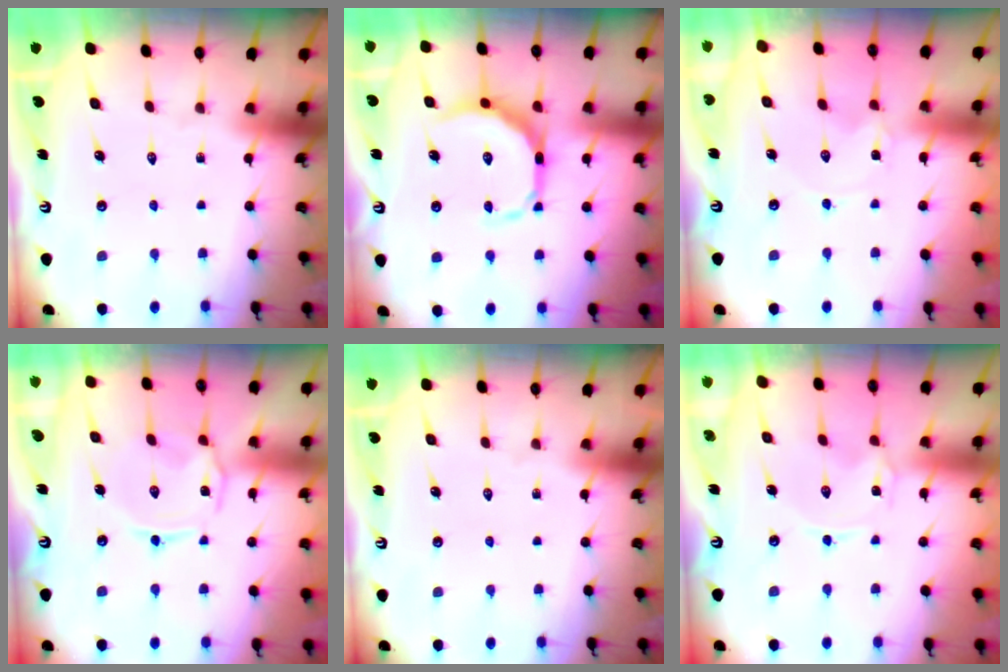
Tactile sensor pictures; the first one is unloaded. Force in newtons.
{"total": 11.0, "press": 11.0, "slide": 0.6}
{"total": 0.0}
{"total": 2.2, "press": 2.1, "slide": 0.6}
{"total": 0.0}
{"total": 0.0}